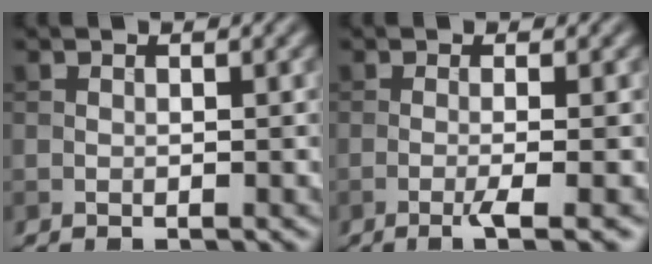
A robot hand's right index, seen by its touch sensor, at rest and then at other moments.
{"total": 3.0, "force": [-1.0, 0.6, 2.8], "torque": [-0.042, -0.002, -0.024]}